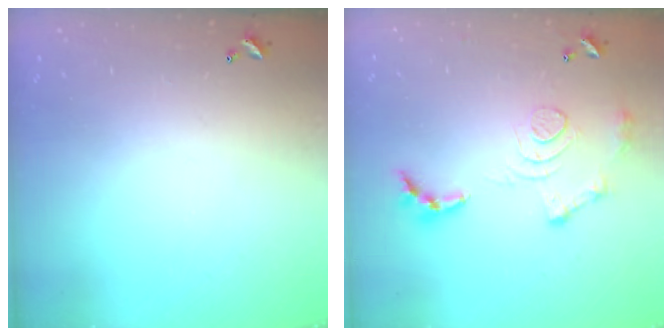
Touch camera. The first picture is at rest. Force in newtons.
{"total": 12.5, "press": 12.5, "slide": 1.1}